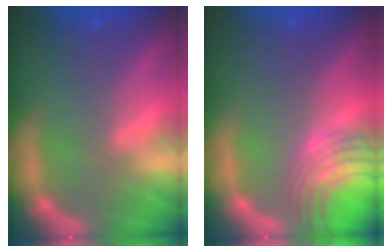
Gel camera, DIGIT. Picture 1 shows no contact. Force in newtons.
{"total": 7.0}